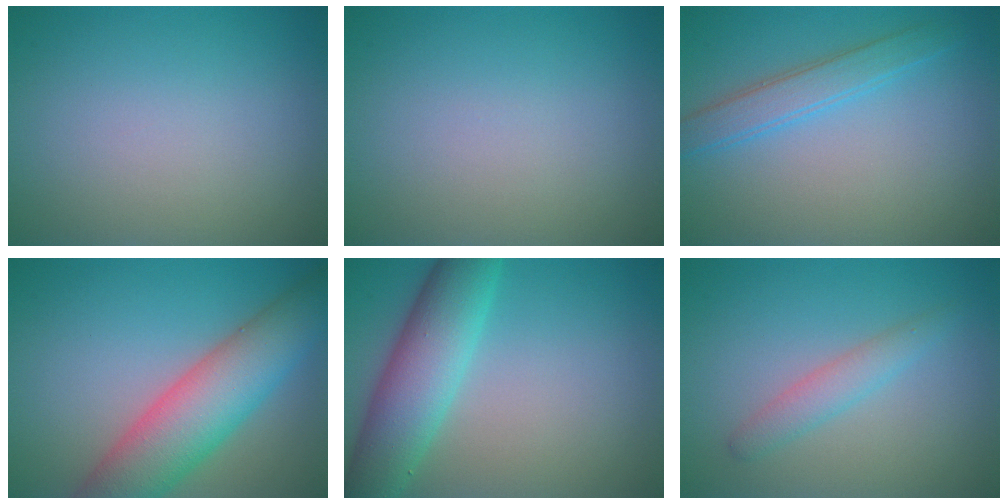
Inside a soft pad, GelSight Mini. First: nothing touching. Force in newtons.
{"total": 0.0}
{"total": 2.8, "press": 2.8, "slide": 0.1}
{"total": 8.7, "press": 8.7, "slide": 0.5}
{"total": 6.9, "press": 6.9, "slide": 0.1}
{"total": 2.1, "press": 2.1, "slide": 0.1}